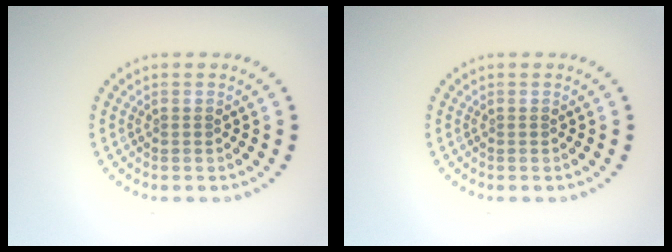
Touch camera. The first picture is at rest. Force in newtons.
{"total": 0.0}